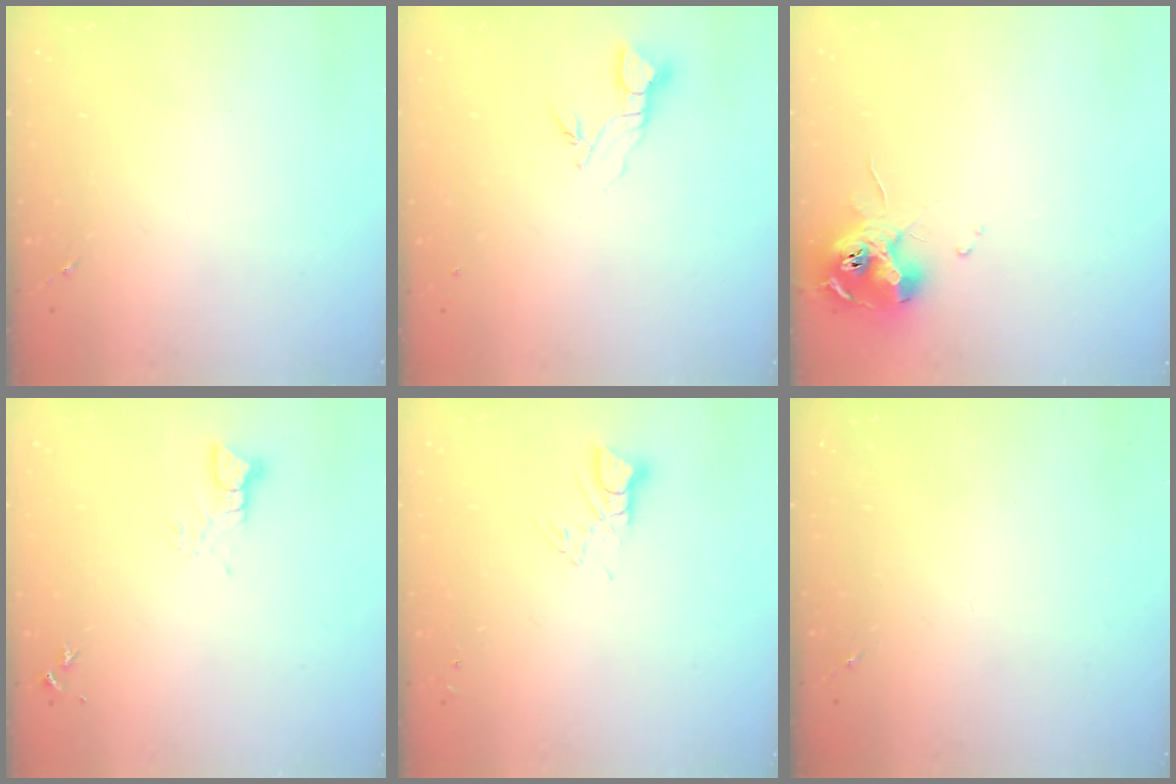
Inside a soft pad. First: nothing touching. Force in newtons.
{"total": 3.7, "press": 3.7, "slide": 0.4}
{"total": 13.5, "press": 13.5, "slide": 1.2}
{"total": 3.3, "press": 3.3, "slide": 0.4}
{"total": 3.7, "press": 3.7, "slide": 0.4}
{"total": 0.0}